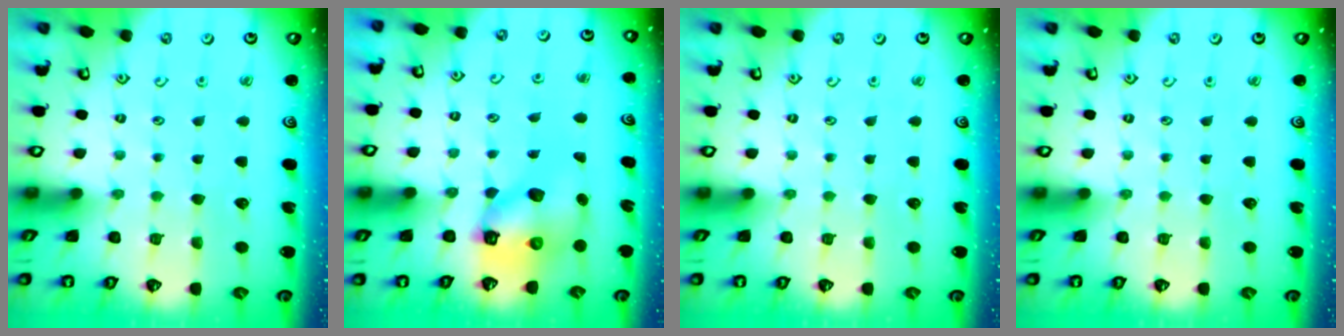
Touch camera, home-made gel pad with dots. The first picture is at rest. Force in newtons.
{"total": 8.8, "press": 8.6, "slide": 1.5}
{"total": 0.0}
{"total": 0.0}